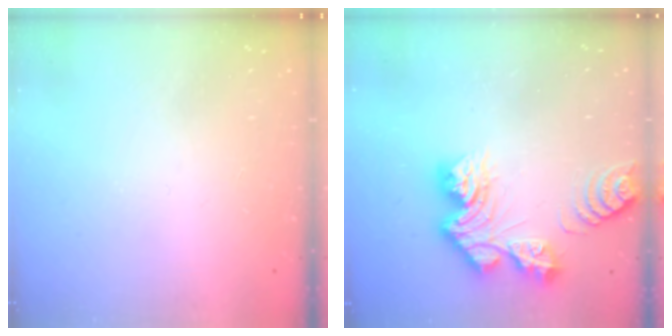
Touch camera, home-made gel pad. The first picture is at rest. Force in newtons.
{"total": 13.6, "press": 13.6, "slide": 1.3}